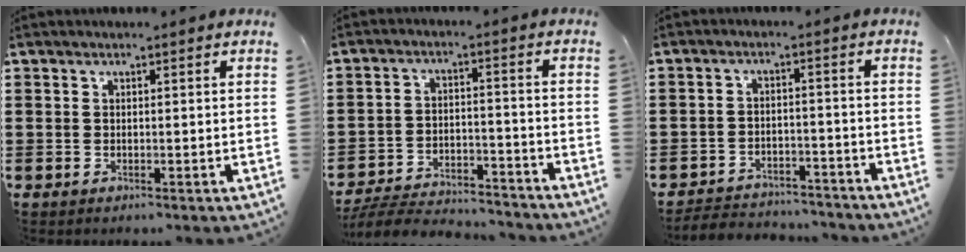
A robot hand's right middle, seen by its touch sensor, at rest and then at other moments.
{"total": 5.7, "force": [-5.6, 0.8, 1.0], "torque": [-0.026, 0.007, -0.115]}
{"total": 3.9, "force": [-3.8, 0.8, -0.1], "torque": [-0.004, 0.004, -0.083]}